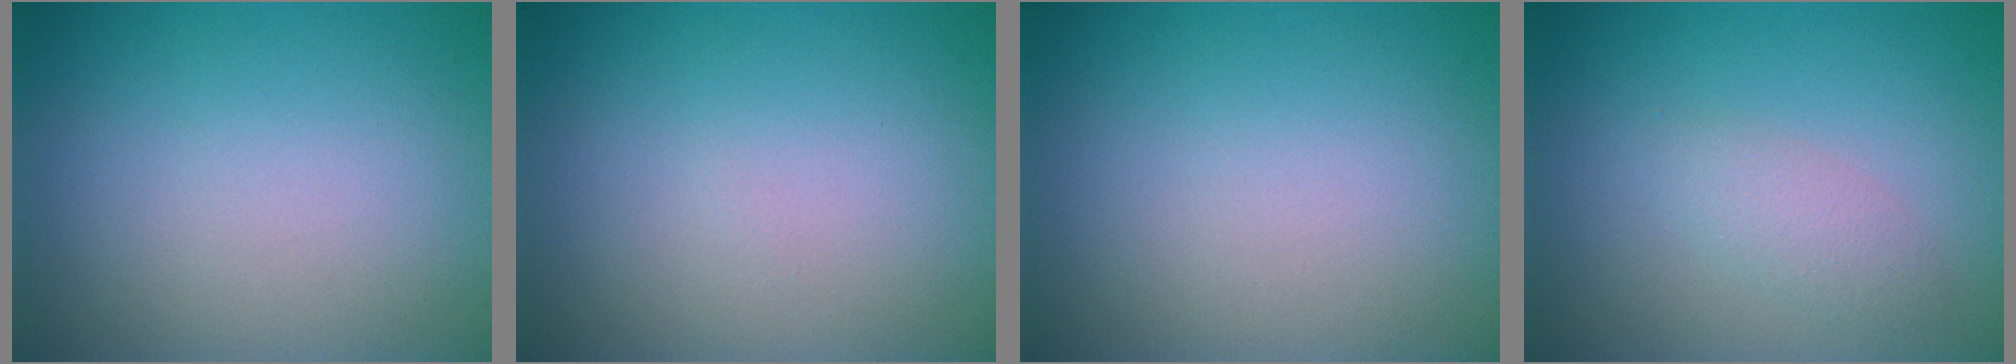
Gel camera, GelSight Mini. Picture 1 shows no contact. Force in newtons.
{"total": 0.0}
{"total": 0.0}
{"total": 1.9, "press": 1.9, "slide": 0.0}